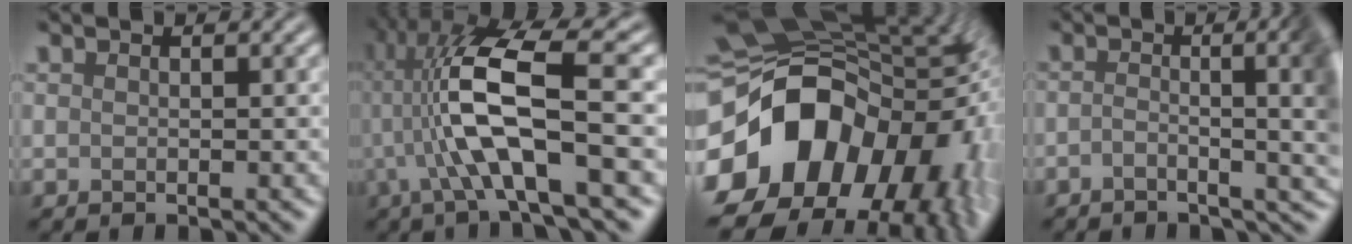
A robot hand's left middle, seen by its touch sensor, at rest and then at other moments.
{"total": 9.9, "force": [-0.9, 1.8, 9.7], "torque": [-0.210, 0.012, -0.001]}
{"total": 18.4, "force": [-3.6, 14.6, 10.7], "torque": [-0.235, -0.025, -0.019]}
{"total": 9.1, "force": [-1.3, 3.2, 8.5], "torque": [-0.095, 0.001, -0.007]}